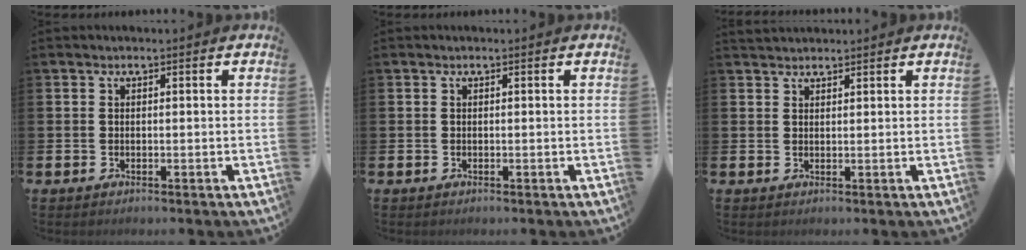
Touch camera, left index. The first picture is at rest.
{"total": 0.0}
{"total": 1.8, "force": [1.7, 0.5, 0.0], "torque": [0.010, -0.004, 0.029]}